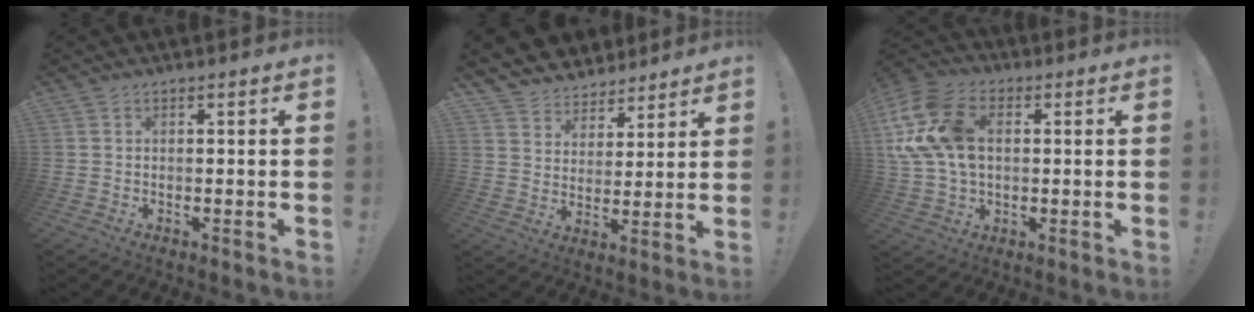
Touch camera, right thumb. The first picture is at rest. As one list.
[{"total": 7.0, "force": [5.1, 4.9, 0.5], "torque": [-0.005, -0.049, 0.102]}, {"total": 17.6, "force": [3.5, 12.1, 12.2], "torque": [-0.243, 0.002, 0.067]}]